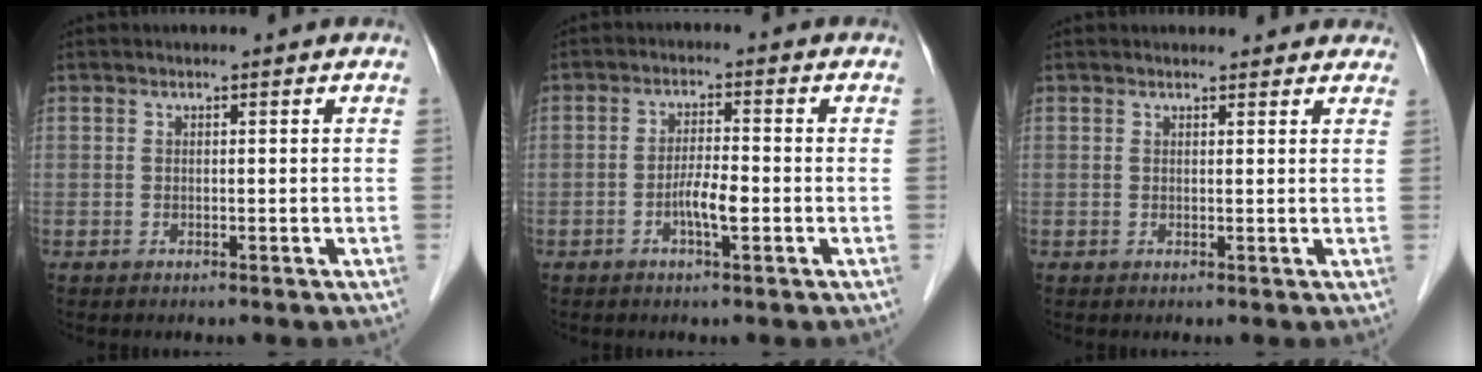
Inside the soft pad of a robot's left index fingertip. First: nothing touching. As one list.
[{"total": 3.8, "force": [-1.3, 0.6, 3.5], "torque": [-0.066, 0.001, -0.026]}, {"total": 6.1, "force": [5.7, 1.8, 1.3], "torque": [-0.001, 0.012, 0.050]}]